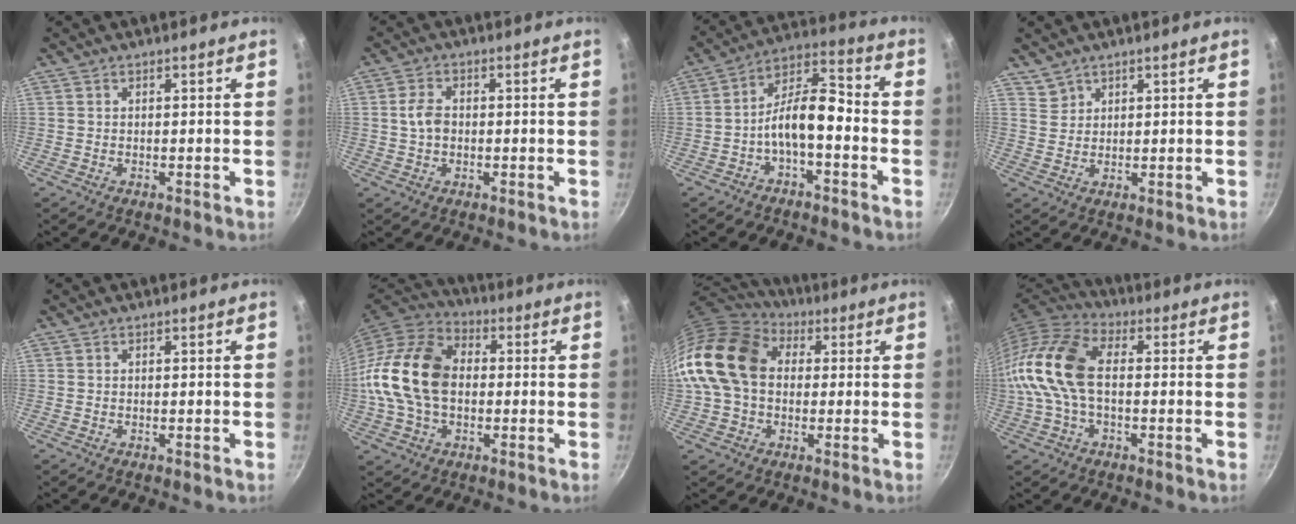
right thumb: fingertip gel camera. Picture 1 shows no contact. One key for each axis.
{"total": 4.1, "fx": -0.1, "fy": 2.9, "fz": 2.9, "tx": -0.052, "ty": 0.011, "tz": -0.005}
{"total": 9.8, "fx": -3.4, "fy": 4.3, "fz": 8.2, "tx": -0.133, "ty": 0.056, "tz": -0.065}
{"total": 2.6, "fx": 2.1, "fy": 1.5, "fz": -0.1, "tx": 0.018, "ty": 0.005, "tz": 0.045}
{"total": 0.0}
{"total": 18.6, "fx": -0.2, "fy": 13.0, "fz": 13.3, "tx": -0.239, "ty": 0.031, "tz": -0.018}
{"total": 19.4, "fx": 2.3, "fy": 14.4, "fz": 12.8, "tx": -0.235, "ty": 0.037, "tz": 0.029}
{"total": 14.1, "fx": -0.2, "fy": 8.2, "fz": 11.5, "tx": -0.223, "ty": 0.036, "tz": -0.024}